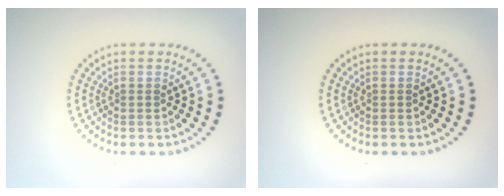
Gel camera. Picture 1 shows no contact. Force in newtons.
{"total": 0.0}